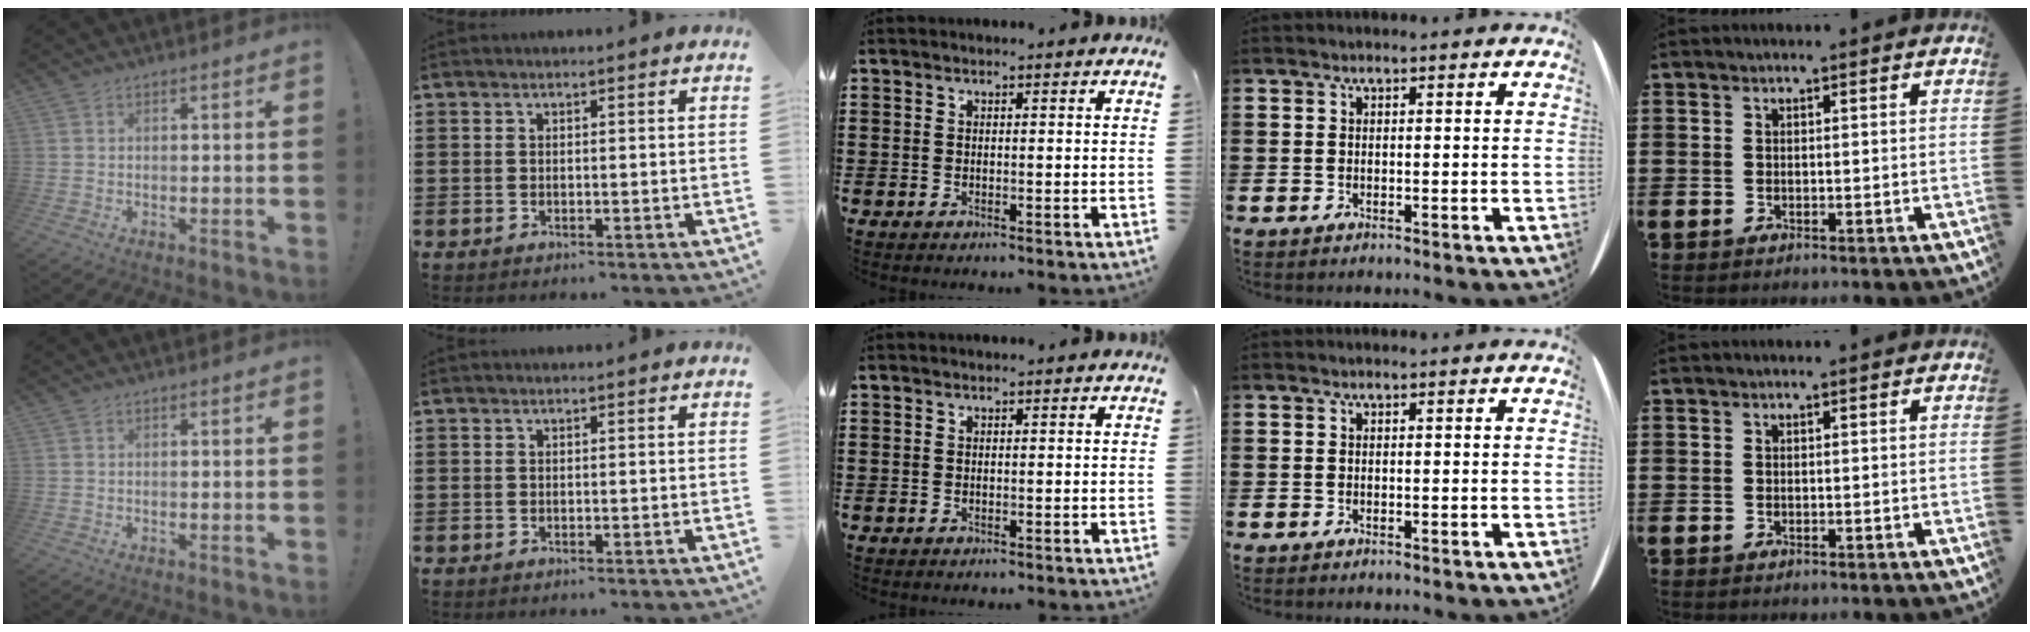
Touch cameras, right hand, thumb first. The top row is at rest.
{}